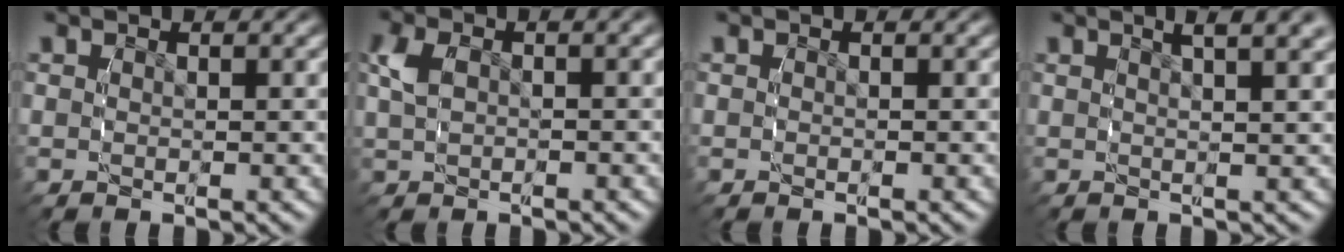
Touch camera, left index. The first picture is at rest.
{"total": 2.4, "force": [-0.7, 1.5, 1.7], "torque": [-0.050, 0.002, -0.008]}
{"total": 0.0}
{"total": 3.7, "force": [2.3, 0.8, 2.8], "torque": [-0.043, 0.009, 0.033]}